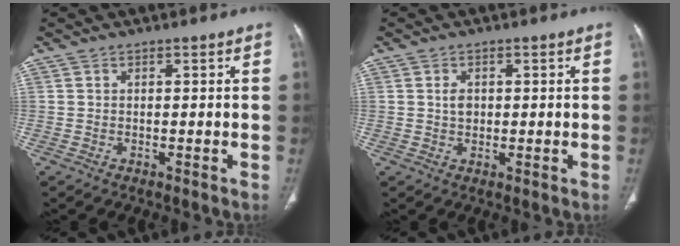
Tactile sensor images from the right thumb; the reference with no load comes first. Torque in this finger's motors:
{"motor_torque": [2.87, 2.14, 0.33, -0.12, 0.07]}